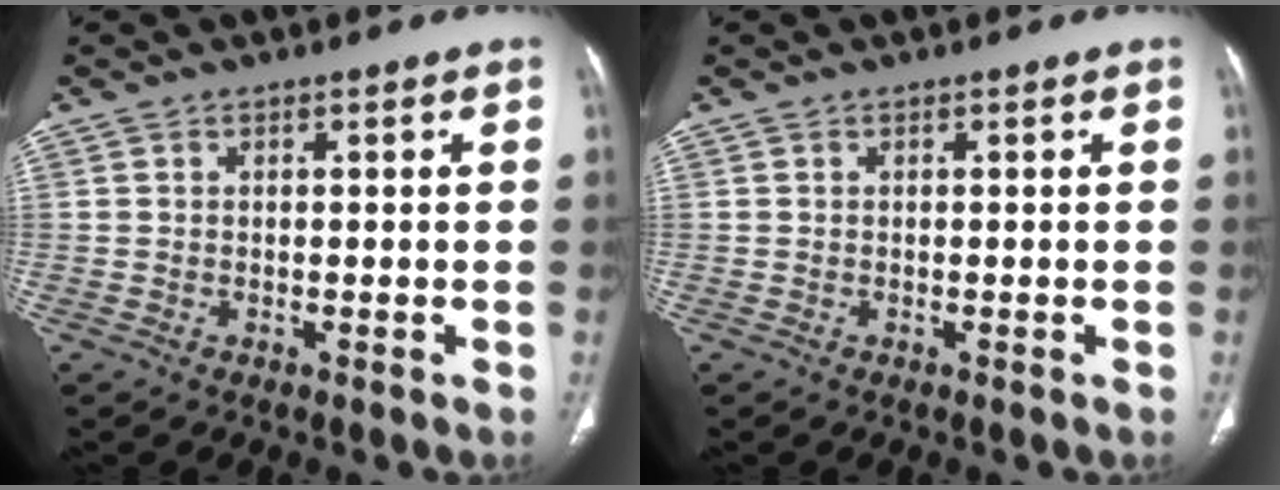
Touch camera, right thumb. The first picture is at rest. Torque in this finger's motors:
{"motor_torque": [0.00, 0.00, -0.24, 0.24, 0.00]}